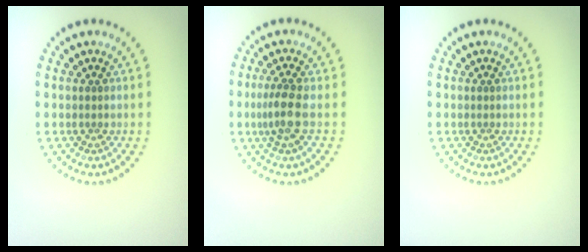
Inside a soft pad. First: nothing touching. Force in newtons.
{"total": 2.7, "press": 2.2, "slide": 1.5}
{"total": 0.0}